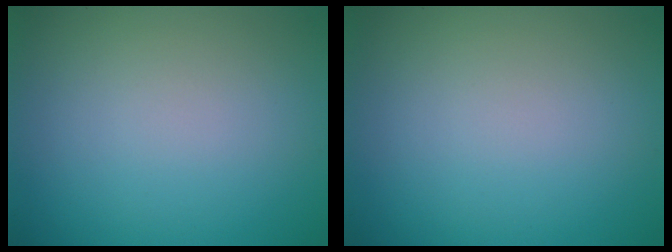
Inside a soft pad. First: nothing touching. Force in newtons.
{"total": 0.0}